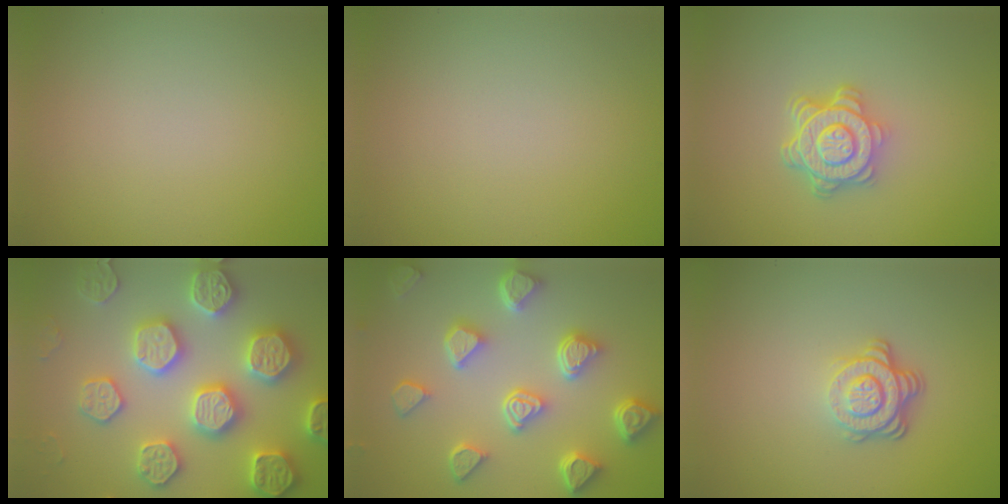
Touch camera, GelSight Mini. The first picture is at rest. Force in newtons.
{"total": 0.0}
{"total": 4.7, "press": 3.6, "slide": 2.9}
{"total": 7.2, "press": 6.9, "slide": 1.7}
{"total": 6.7, "press": 5.4, "slide": 3.9}
{"total": 3.9, "press": 2.7, "slide": 2.8}